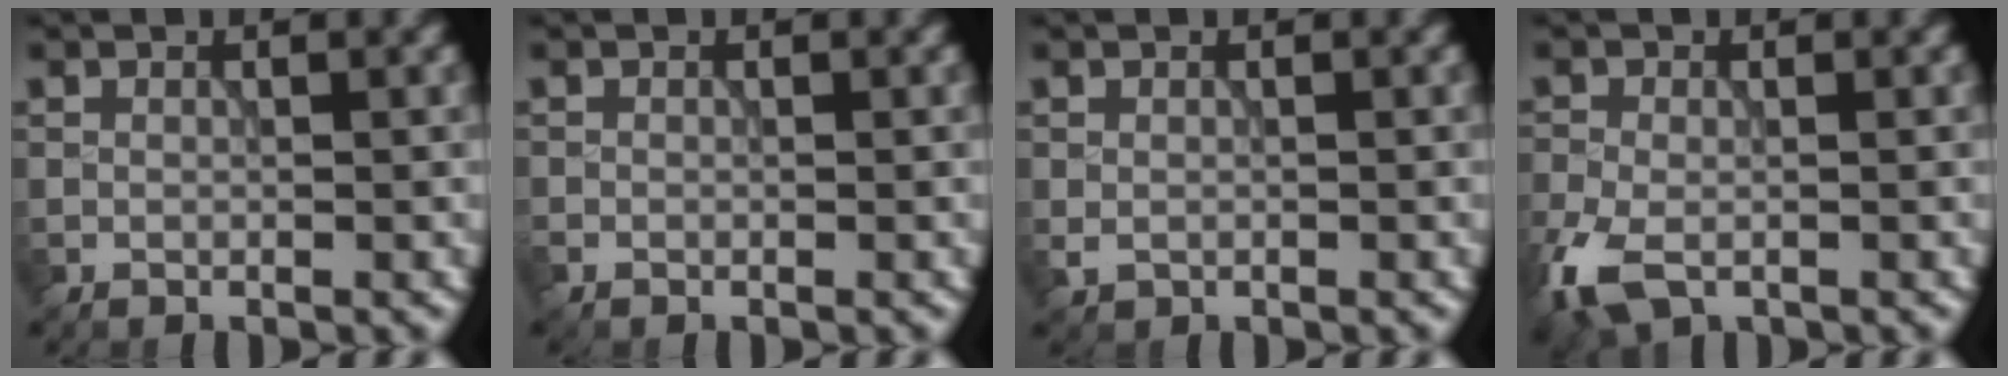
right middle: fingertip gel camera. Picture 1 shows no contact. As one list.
[{"total": 0.7, "force": [-0.6, 0.4, 0.2], "torque": [-0.006, -0.004, -0.013]}, {"total": 0.9, "force": [-0.2, 0.8, 0.5], "torque": [-0.011, -0.005, -0.003]}, {"total": 5.0, "force": [-2.6, 2.8, 3.3], "torque": [-0.084, -0.011, -0.056]}]